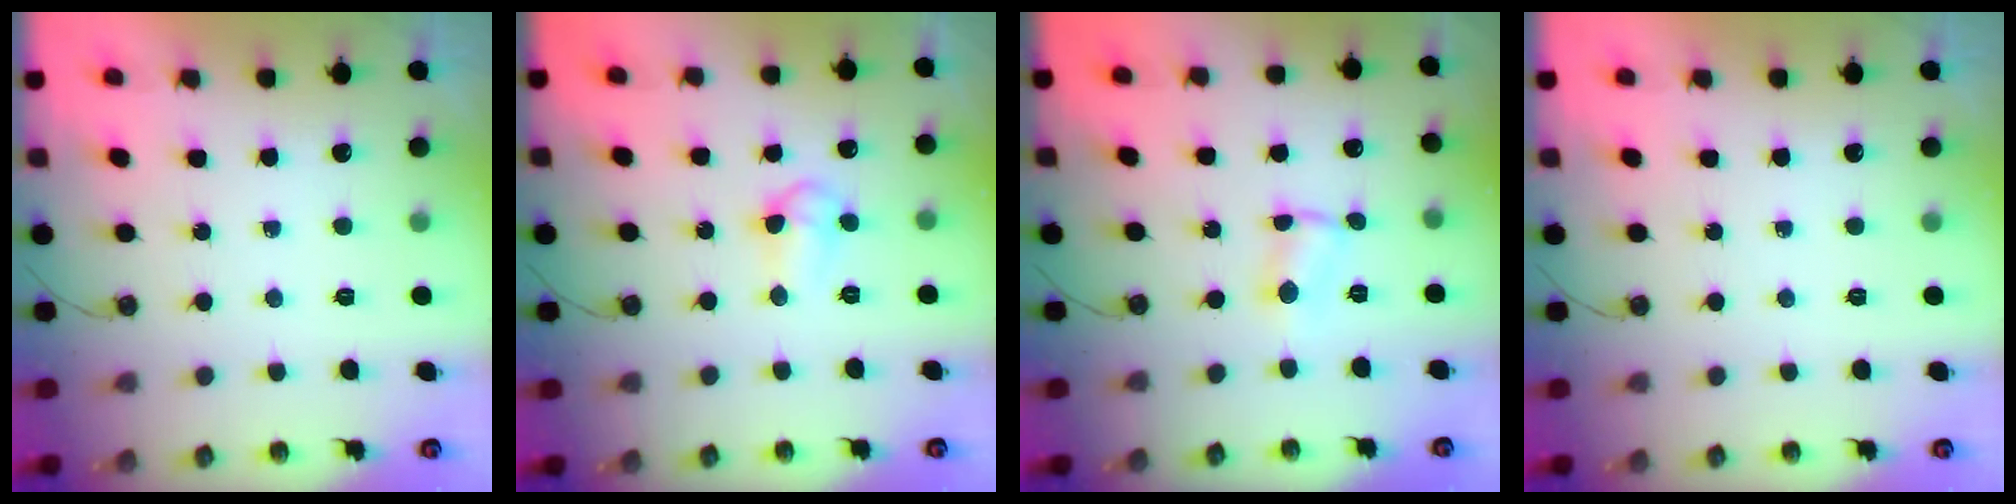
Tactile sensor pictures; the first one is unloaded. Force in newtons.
{"total": 6.1, "press": 6.0, "slide": 1.0}
{"total": 2.0, "press": 2.0, "slide": 0.3}
{"total": 0.0}